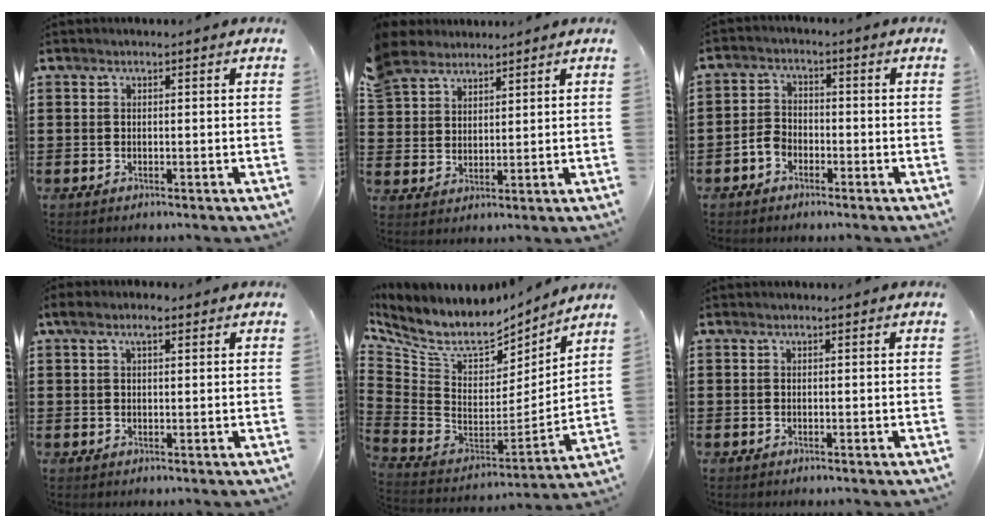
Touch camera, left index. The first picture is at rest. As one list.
[{"total": 5.7, "force": [5.0, 2.9, 0.3], "torque": [-0.034, -0.008, 0.096]}, {"total": 3.1, "force": [-1.9, 2.0, 1.3], "torque": [-0.034, 0.007, -0.041]}, {"total": 3.3, "force": [1.8, 1.3, 2.4], "torque": [-0.052, 0.007, 0.030]}, {"total": 8.2, "force": [6.3, 3.5, 3.8], "torque": [-0.102, -0.054, 0.108]}, {"total": 0.0}]